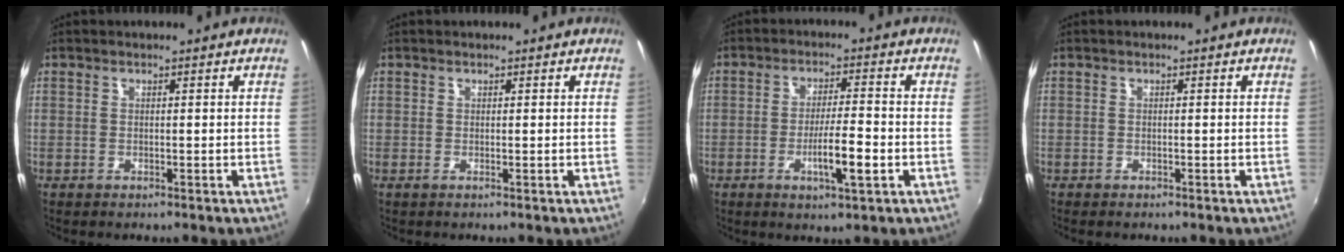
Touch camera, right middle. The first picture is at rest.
{"total": 0.0}
{"total": 6.9, "force": [-2.4, 0.9, 6.4], "torque": [-0.117, -0.008, -0.037]}
{"total": 1.4, "force": [-1.2, 0.6, 0.5], "torque": [-0.014, -0.007, -0.020]}